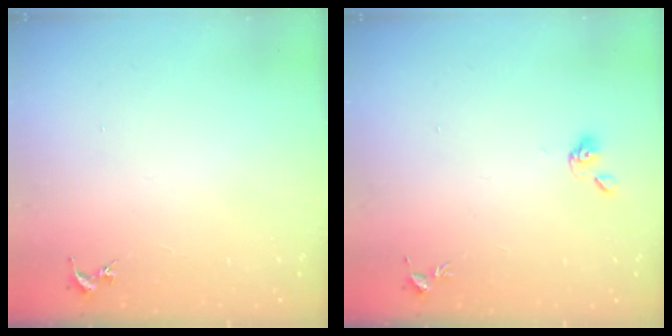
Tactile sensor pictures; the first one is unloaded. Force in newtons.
{"total": 4.8, "press": 4.8, "slide": 0.8}